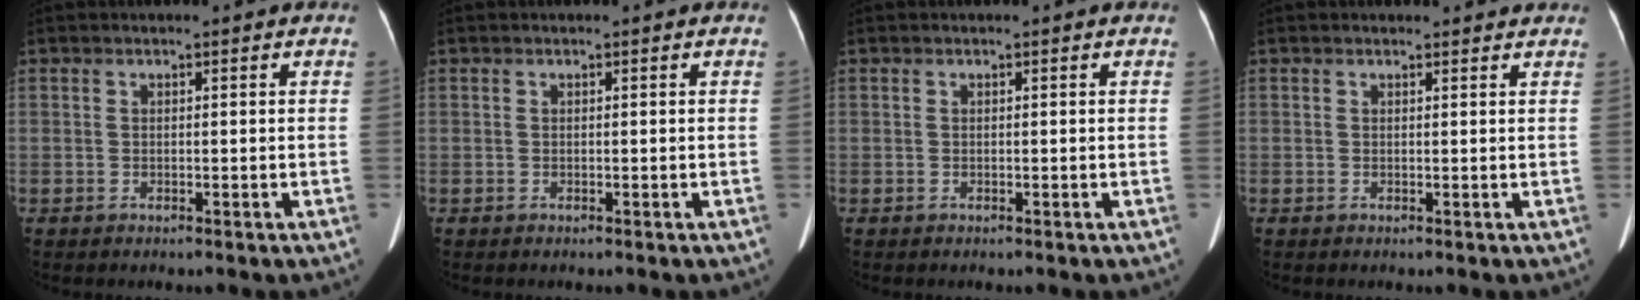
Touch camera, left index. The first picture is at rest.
{"total": 0.0}
{"total": 0.0}
{"total": 2.9, "force": [2.5, 1.4, -0.1], "torque": [0.014, 0.005, 0.020]}